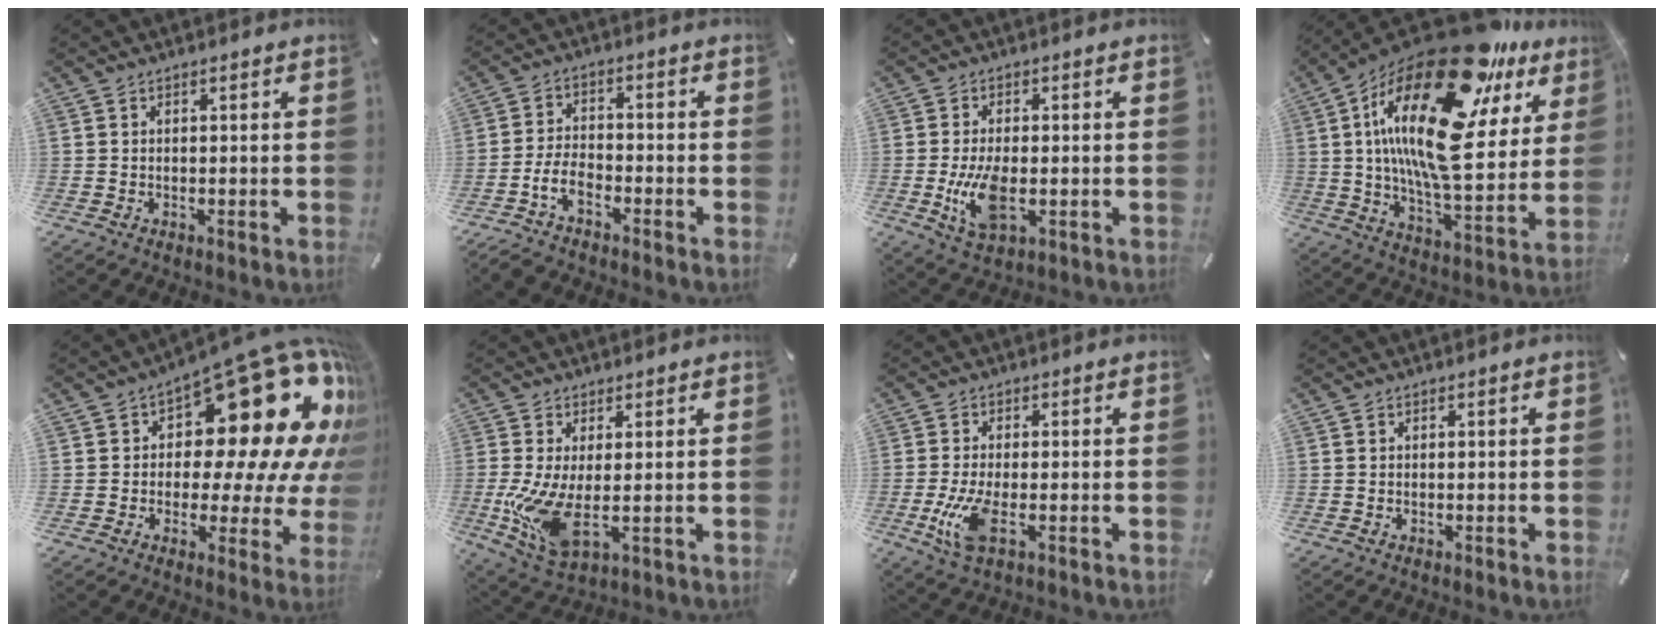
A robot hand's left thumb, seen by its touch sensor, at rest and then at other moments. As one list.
[{"total": 6.2, "force": [-3.9, 2.9, 3.9], "torque": [-0.096, 0.009, -0.078]}, {"total": 9.5, "force": [-1.4, 4.8, 8.1], "torque": [-0.178, -0.018, -0.026]}, {"total": 30.9, "force": [13.4, 12.2, 25.0], "torque": [-0.480, -0.093, 0.222]}, {"total": 26.2, "force": [10.7, 12.7, 20.3], "torque": [-0.274, -0.099, 0.183]}, {"total": 10.8, "force": [0.2, 4.4, 9.9], "torque": [-0.212, -0.026, 0.009]}, {"total": 8.1, "force": [-1.7, 3.0, 7.3], "torque": [-0.172, -0.021, -0.032]}, {"total": 0.0}]